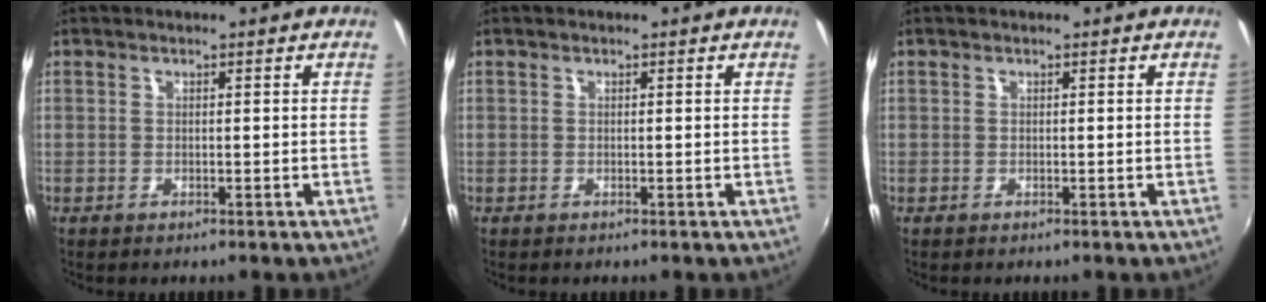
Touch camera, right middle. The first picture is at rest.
{"total": 0.0}
{"total": 0.0}